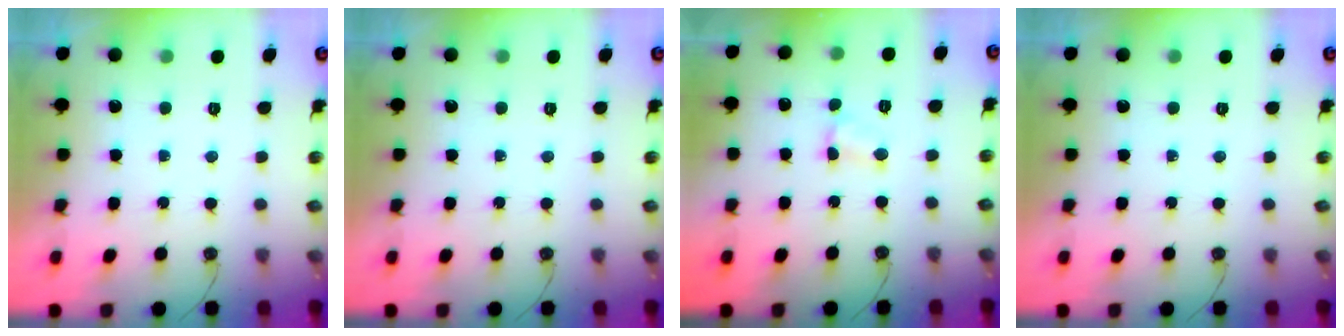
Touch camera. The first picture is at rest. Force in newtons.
{"total": 0.0}
{"total": 3.3, "press": 3.3, "slide": 0.4}
{"total": 0.0}